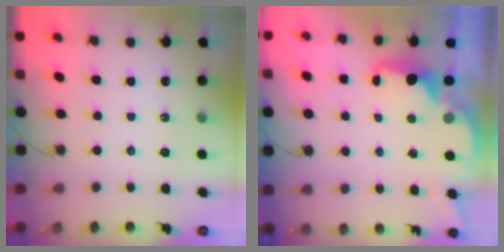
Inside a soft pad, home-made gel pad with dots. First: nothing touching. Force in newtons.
{"total": 2.2, "press": 2.0, "slide": 0.9}